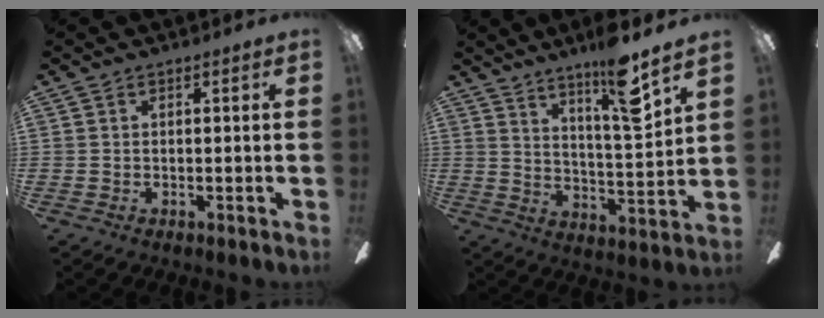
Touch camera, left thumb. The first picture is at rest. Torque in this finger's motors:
{"motor_torque": [1.41, 0.22, 1.08, -0.88, 0.06]}